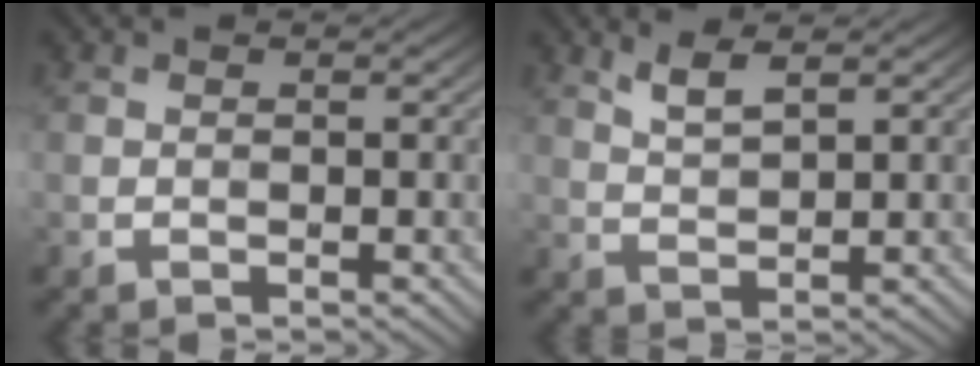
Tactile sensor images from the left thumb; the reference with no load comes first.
{"total": 3.3, "force": [2.2, 0.9, 2.3], "torque": [-0.057, -0.001, 0.048]}